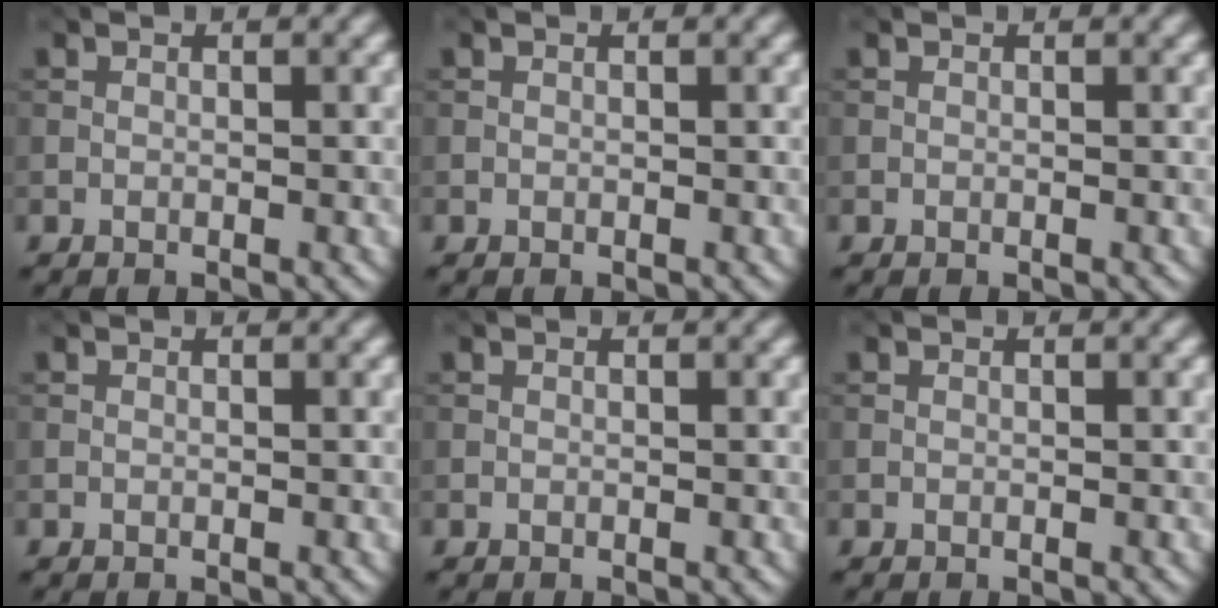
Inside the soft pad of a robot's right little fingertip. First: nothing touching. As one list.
[{"total": 0.0}, {"total": 0.0}, {"total": 0.0}, {"total": 0.0}, {"total": 0.0}]